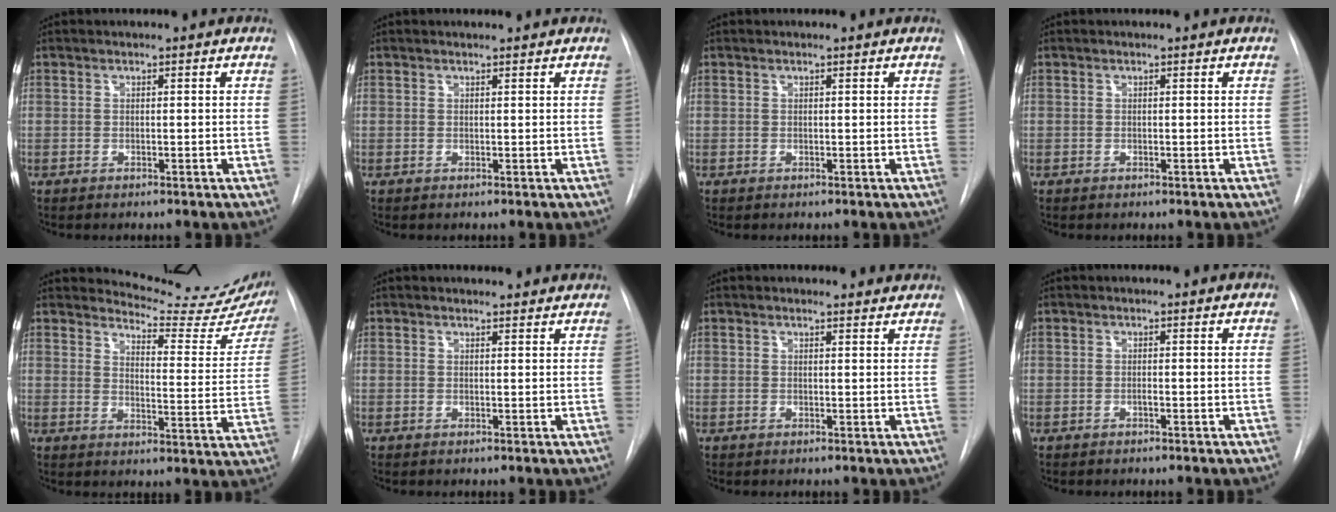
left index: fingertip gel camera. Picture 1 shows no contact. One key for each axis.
{"total": 2.0, "fx": 2.0, "fy": 0.1, "fz": 0.3, "tx": -0.008, "ty": 0.011, "tz": 0.025}
{"total": 0.6, "fx": 0.6, "fy": 0.0, "fz": 0.0, "tx": -0.004, "ty": 0.003, "tz": 0.009}
{"total": 0.5, "fx": 0.5, "fy": 0.0, "fz": 0.1, "tx": 0.001, "ty": 0.003, "tz": 0.004}
{"total": 16.3, "fx": 15.9, "fy": 1.7, "fz": 3.4, "tx": -0.038, "ty": -0.097, "tz": 0.173}
{"total": 5.5, "fx": 5.3, "fy": 1.0, "fz": 1.1, "tx": -0.011, "ty": 0.011, "tz": 0.052}
{"total": 3.8, "fx": 3.7, "fy": 0.7, "fz": 0.2, "tx": -0.005, "ty": 0.000, "tz": 0.030}
{"total": 0.0}